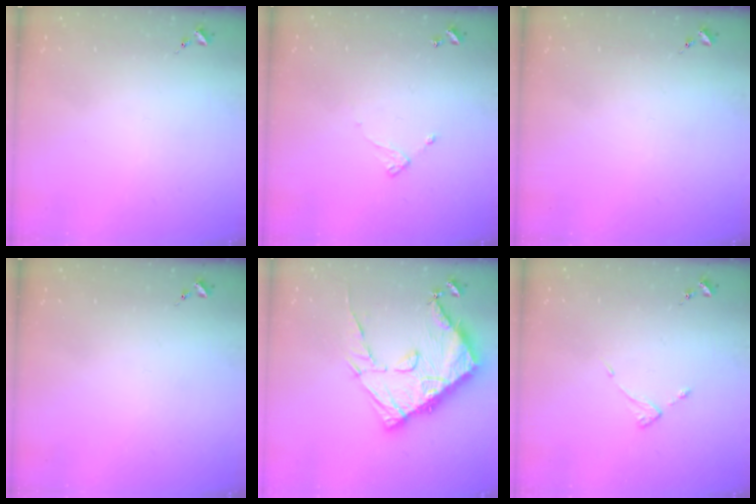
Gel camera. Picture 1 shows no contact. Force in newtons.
{"total": 5.8, "press": 5.8, "slide": 0.5}
{"total": 0.0}
{"total": 0.0}
{"total": 19.1, "press": 19.0, "slide": 1.6}
{"total": 2.6, "press": 2.6, "slide": 0.3}